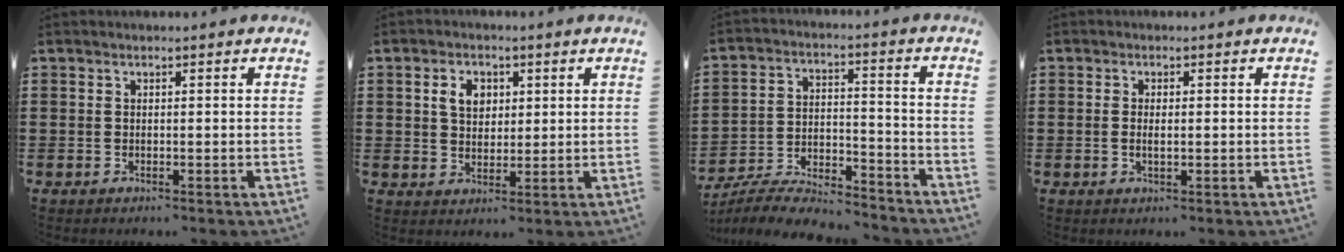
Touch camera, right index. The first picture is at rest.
{"total": 4.3, "force": [1.3, 3.1, 2.6], "torque": [-0.063, 0.014, 0.021]}
{"total": 7.0, "force": [-6.8, 0.7, 1.6], "torque": [-0.033, 0.006, -0.133]}
{"total": 1.6, "force": [-0.2, 0.5, 1.5], "torque": [-0.028, 0.001, -0.005]}